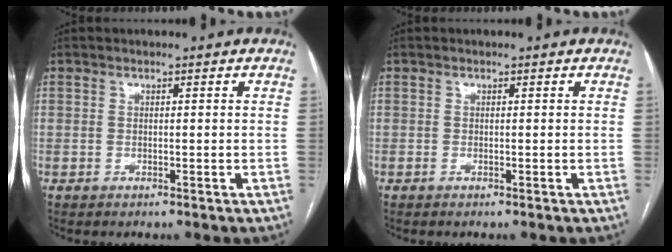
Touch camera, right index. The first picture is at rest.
{"total": 0.0}